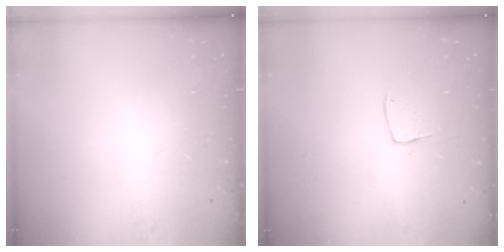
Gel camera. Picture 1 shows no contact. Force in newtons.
{"total": 5.6, "press": 5.6, "slide": 0.3}